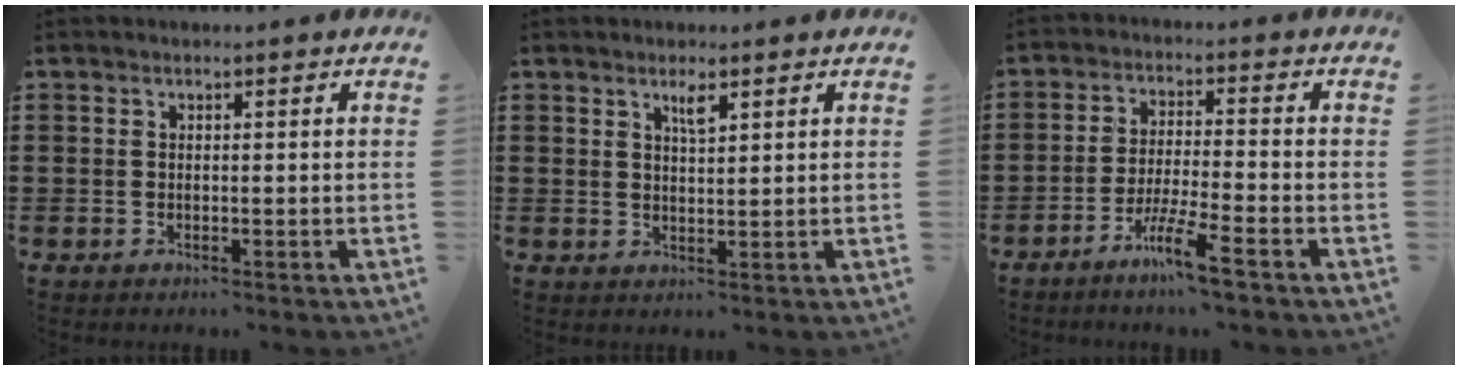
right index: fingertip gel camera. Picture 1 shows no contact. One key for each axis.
{"total": 2.3, "fx": 1.5, "fy": 0.4, "fz": 1.7, "tx": -0.028, "ty": -0.002, "tz": 0.023}
{"total": 6.7, "fx": -4.7, "fy": 0.0, "fz": 4.8, "tx": -0.096, "ty": -0.009, "tz": -0.090}